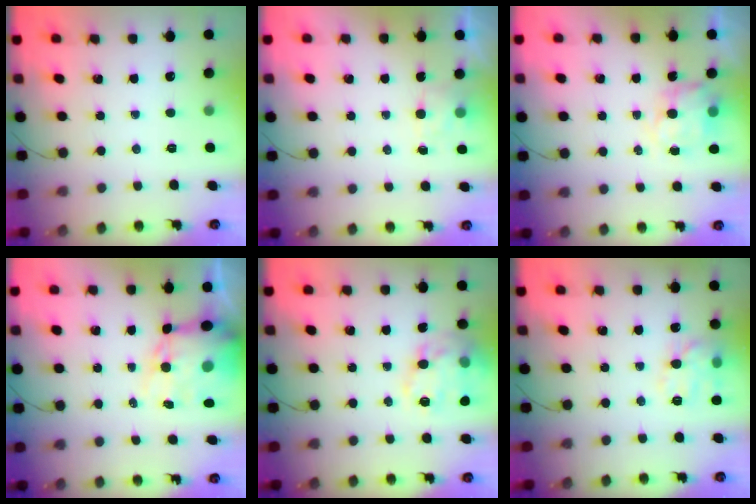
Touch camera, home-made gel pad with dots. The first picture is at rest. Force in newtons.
{"total": 1.9, "press": 1.5, "slide": 1.2}
{"total": 7.9, "press": 7.8, "slide": 1.1}
{"total": 14.6, "press": 14.1, "slide": 3.6}
{"total": 17.9, "press": 17.8, "slide": 1.7}
{"total": 11.2, "press": 11.2, "slide": 0.5}